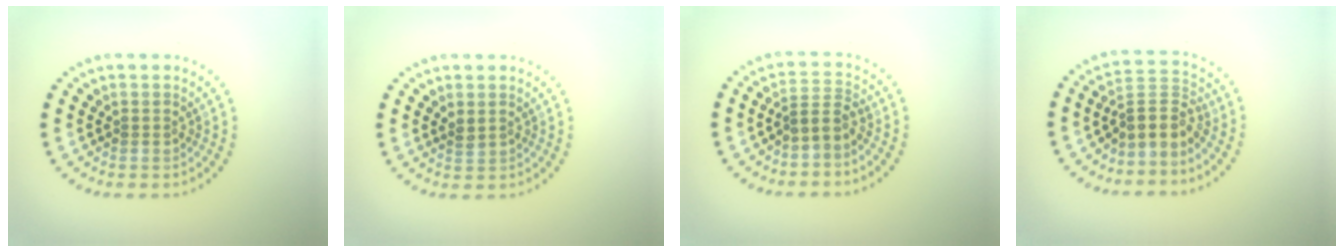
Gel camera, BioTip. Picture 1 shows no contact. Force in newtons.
{"total": 0.8, "press": 0.7, "slide": 0.4}
{"total": 2.2, "press": 1.5, "slide": 1.6}
{"total": 3.1, "press": 2.3, "slide": 2.1}